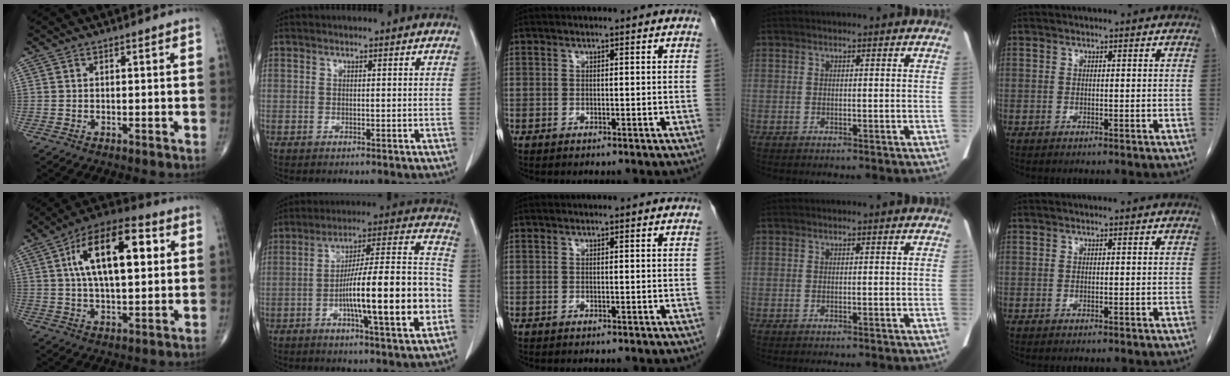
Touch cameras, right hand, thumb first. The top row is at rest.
{"thumb": {"total": 18.1, "force": [4.5, 8.1, 15.5], "torque": [-0.245, 0.013, 0.068]}, "index": {"total": 19.6, "force": [-5.0, 1.6, 18.8], "torque": [-0.281, 0.014, -0.075]}}